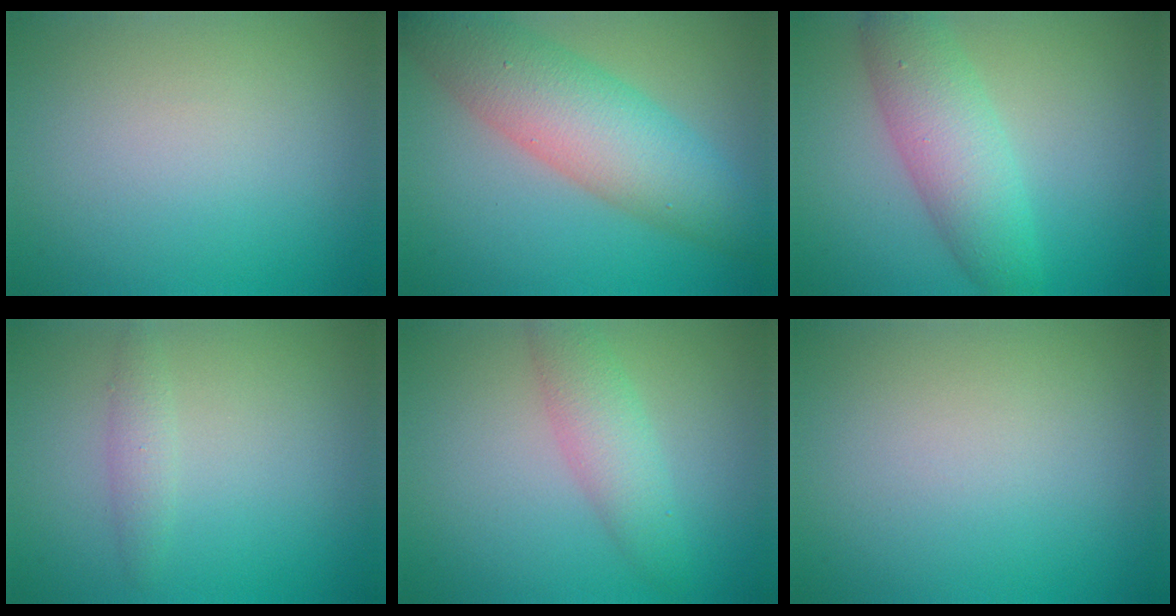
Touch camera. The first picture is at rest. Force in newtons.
{"total": 8.2, "press": 8.2, "slide": 0.1}
{"total": 5.4, "press": 5.4, "slide": 0.1}
{"total": 1.4, "press": 1.4, "slide": 0.0}
{"total": 3.5, "press": 3.5, "slide": 0.1}
{"total": 0.0}